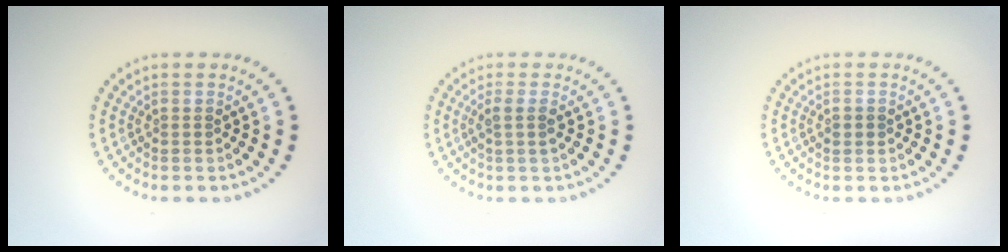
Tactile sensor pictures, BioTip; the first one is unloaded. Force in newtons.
{"total": 1.5, "press": 1.3, "slide": 0.8}
{"total": 1.3, "press": 1.3, "slide": 0.2}